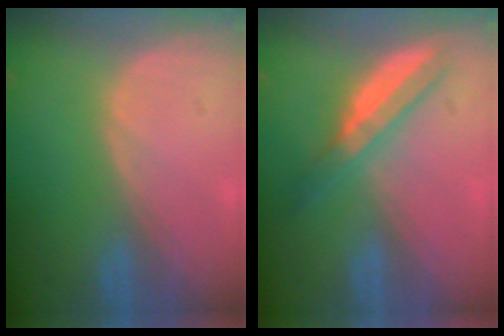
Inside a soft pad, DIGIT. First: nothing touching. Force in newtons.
{"total": 5.1, "press": 4.8, "slide": 1.7}